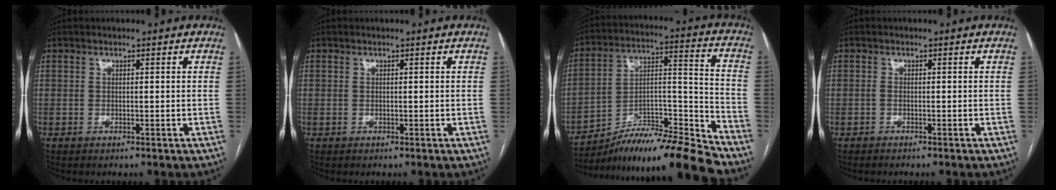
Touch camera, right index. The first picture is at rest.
{"total": 0.0}
{"total": 18.2, "force": [-16.3, -0.7, 8.0], "torque": [-0.141, 0.028, -0.281]}
{"total": 1.8, "force": [-1.5, 0.0, 0.9], "torque": [-0.011, 0.001, -0.021]}